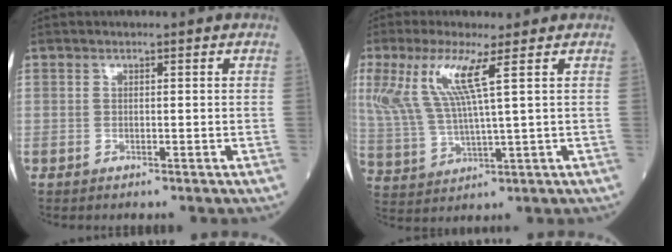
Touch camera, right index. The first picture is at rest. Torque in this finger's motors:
{"motor_torque": [1.43, 0.70, 0.72, 0.21]}